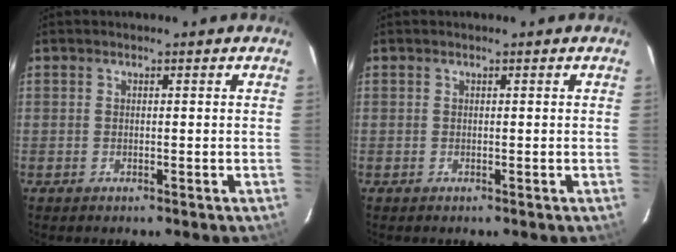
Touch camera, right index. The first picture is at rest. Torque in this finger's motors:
{"motor_torque": [0.00, 0.00, 0.03, 0.00]}